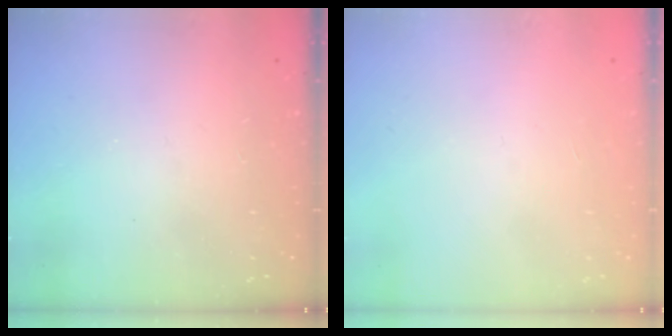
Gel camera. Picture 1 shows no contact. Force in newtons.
{"total": 0.0}